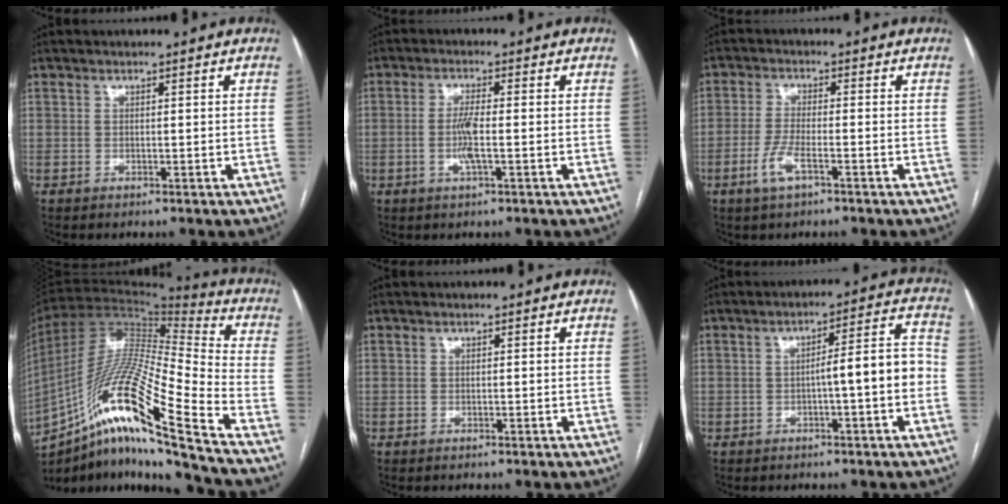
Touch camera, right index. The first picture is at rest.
{"total": 4.2, "force": [-0.8, 0.2, 4.1], "torque": [-0.085, -0.006, -0.016]}
{"total": 4.5, "force": [-2.2, 1.0, 3.8], "torque": [-0.087, -0.004, -0.042]}
{"total": 23.7, "force": [-13.6, 0.0, 19.4], "torque": [-0.375, -0.025, -0.250]}
{"total": 0.0}
{"total": 7.0, "force": [-1.6, 0.4, 6.8], "torque": [-0.094, 0.027, -0.023]}